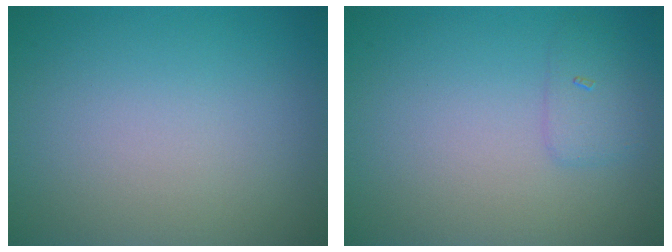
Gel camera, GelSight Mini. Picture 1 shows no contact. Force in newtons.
{"total": 1.6, "press": 1.6, "slide": 0.0}